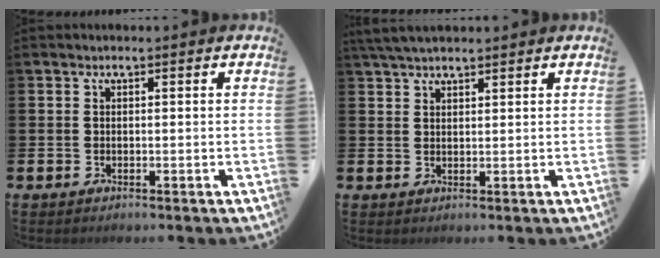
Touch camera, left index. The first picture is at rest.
{"total": 3.7, "force": [3.2, 1.0, 1.5], "torque": [-0.035, -0.004, 0.060]}